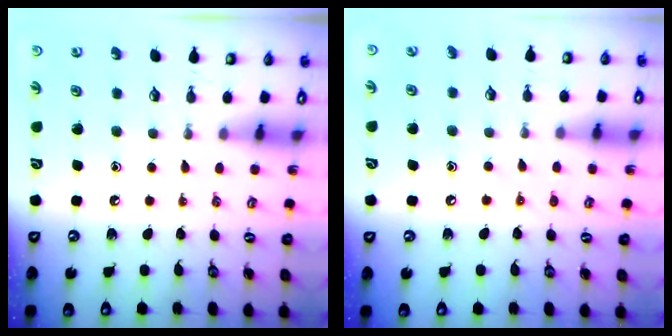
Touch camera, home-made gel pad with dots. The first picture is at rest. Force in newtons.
{"total": 6.2, "press": 6.2, "slide": 0.7}